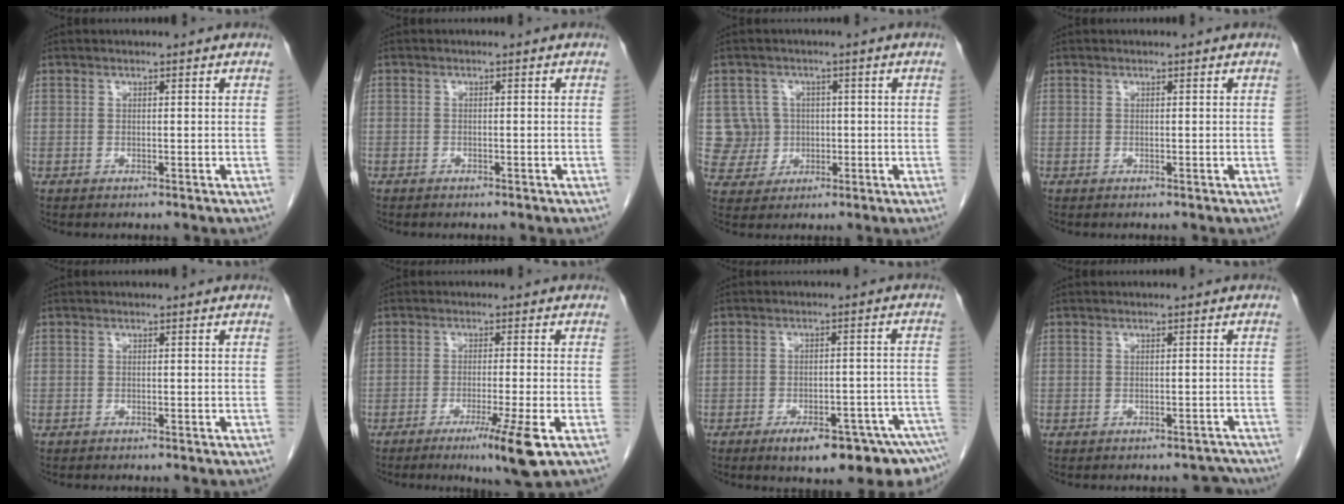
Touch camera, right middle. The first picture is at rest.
{"total": 0.7, "force": [-0.6, 0.2, 0.1], "torque": [-0.004, 0.001, -0.011]}
{"total": 5.2, "force": [0.5, 5.2, -0.4], "torque": [0.017, 0.013, 0.015]}
{"total": 0.0}
{"total": 0.0}
{"total": 7.2, "force": [-3.6, -1.0, 6.2], "torque": [-0.099, -0.025, -0.058]}
{"total": 13.5, "force": [-10.2, 2.3, 8.5], "torque": [-0.053, 0.022, -0.131]}
{"total": 4.0, "force": [-3.7, 1.4, 0.4], "torque": [0.003, 0.005, -0.036]}